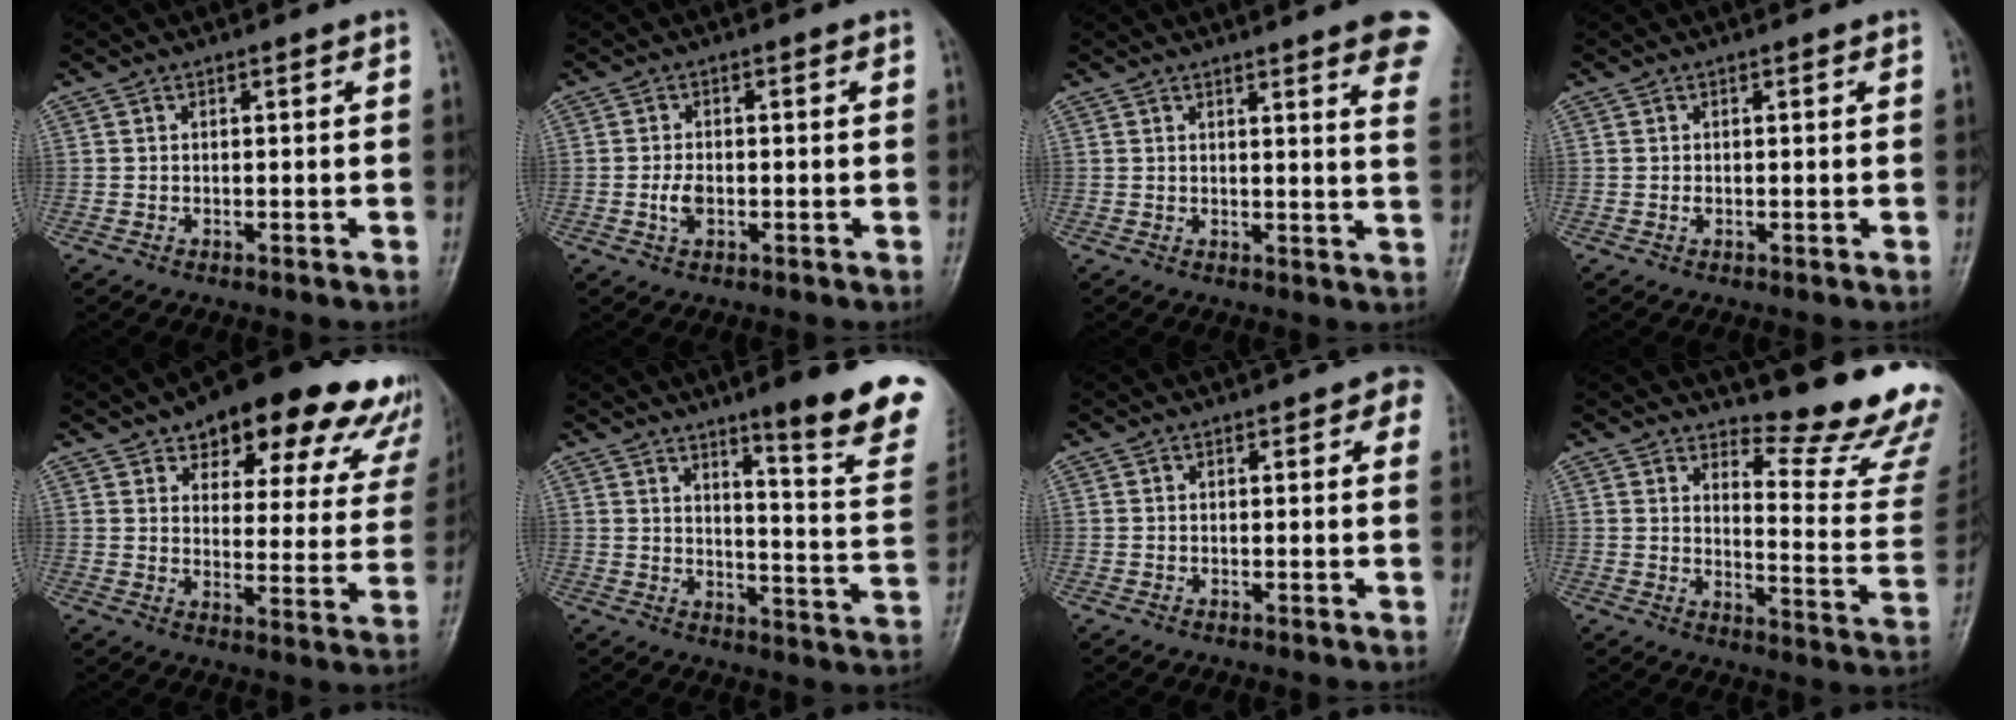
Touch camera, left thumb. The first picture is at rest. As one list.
[{"total": 2.8, "force": [-0.6, 1.6, 2.2], "torque": [-0.042, 0.001, -0.014]}, {"total": 11.6, "force": [7.7, 1.5, 8.5], "torque": [-0.080, -0.026, 0.071]}, {"total": 0.7, "force": [0.1, 0.4, 0.6], "torque": [-0.007, 0.001, 0.001]}, {"total": 24.7, "force": [17.7, 9.7, 14.2], "torque": [-0.142, -0.052, 0.214]}, {"total": 17.9, "force": [11.9, 1.9, 13.2], "torque": [-0.139, -0.077, 0.159]}, {"total": 3.4, "force": [1.5, 1.6, 2.5], "torque": [-0.003, 0.000, 0.007]}, {"total": 16.1, "force": [14.6, 2.3, 6.4], "torque": [-0.052, -0.174, 0.175]}]